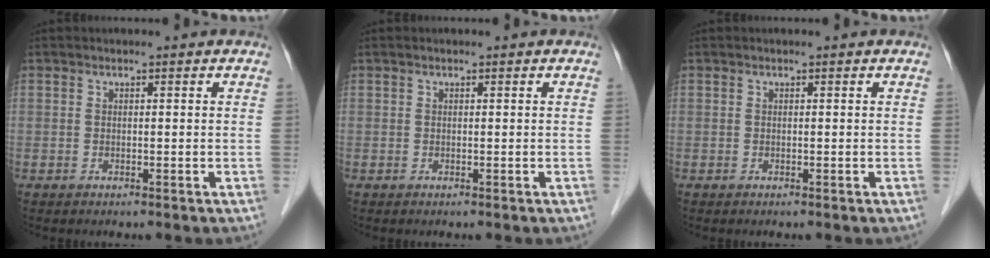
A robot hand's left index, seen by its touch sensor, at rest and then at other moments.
{"total": 0.0}
{"total": 0.0}